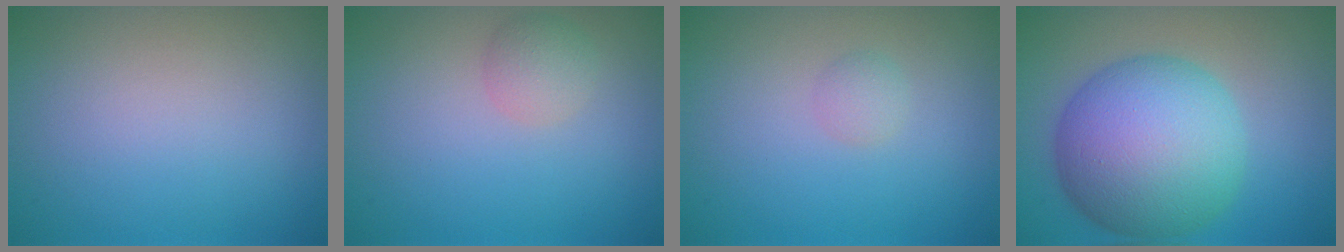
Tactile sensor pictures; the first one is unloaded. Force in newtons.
{"total": 1.9, "press": 1.9, "slide": 0.1}
{"total": 1.0, "press": 1.0, "slide": 0.0}
{"total": 12.4, "press": 12.4, "slide": 0.1}